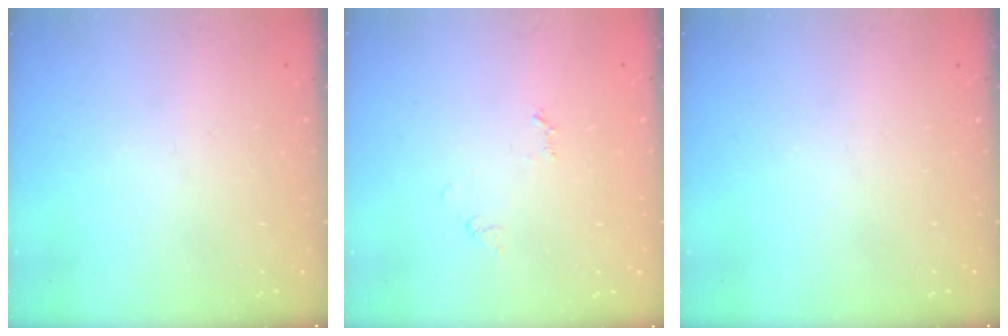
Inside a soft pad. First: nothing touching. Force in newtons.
{"total": 4.1, "press": 4.0, "slide": 0.4}
{"total": 0.0}